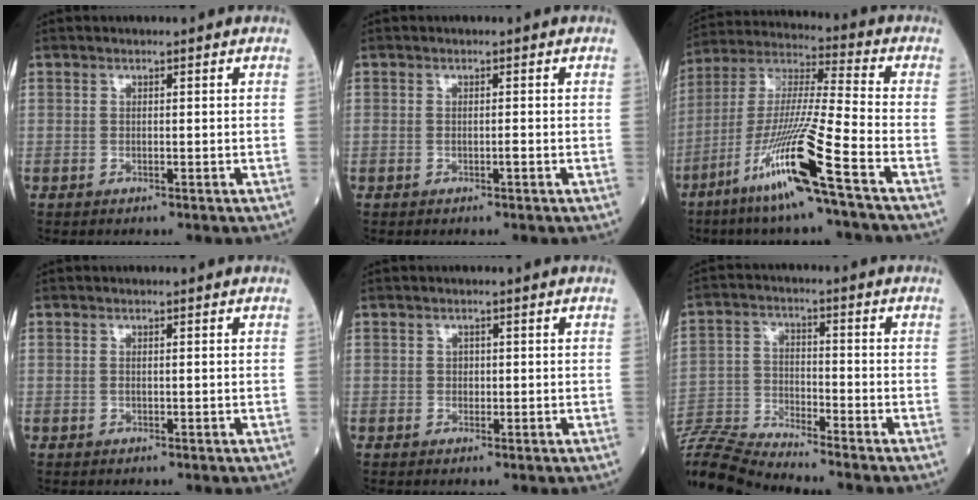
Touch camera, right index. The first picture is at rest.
{"total": 0.6, "force": [-0.2, 0.1, 0.6], "torque": [-0.014, 0.001, -0.004]}
{"total": 16.3, "force": [-8.3, -1.2, 14.0], "torque": [-0.289, -0.031, -0.161]}
{"total": 0.5, "force": [0.1, 0.2, 0.5], "torque": [-0.016, 0.000, 0.004]}
{"total": 1.0, "force": [0.1, 0.9, 0.4], "torque": [-0.004, 0.002, 0.002]}
{"total": 10.8, "force": [-10.6, -1.6, 1.2], "torque": [-0.023, 0.001, -0.206]}